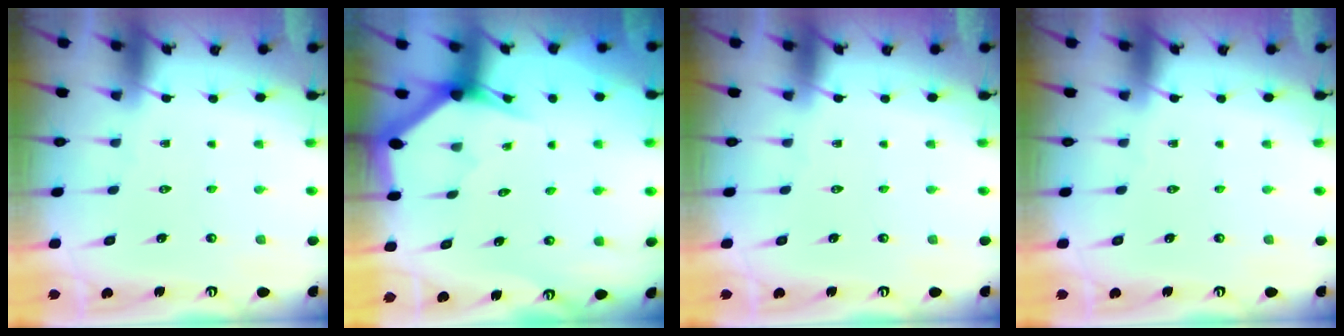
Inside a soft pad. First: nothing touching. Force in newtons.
{"total": 3.1, "press": 3.1, "slide": 0.2}
{"total": 0.0}
{"total": 0.0}